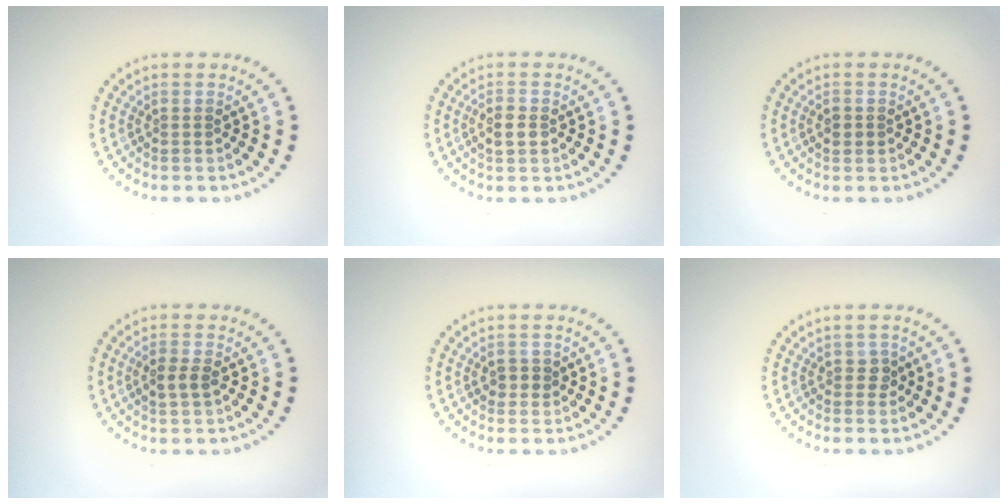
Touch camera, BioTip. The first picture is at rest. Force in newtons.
{"total": 1.7, "press": 1.7, "slide": 0.2}
{"total": 1.4, "press": 1.4, "slide": 0.1}
{"total": 1.7, "press": 1.7, "slide": 0.3}
{"total": 1.3, "press": 1.2, "slide": 0.5}
{"total": 1.0, "press": 0.9, "slide": 0.4}